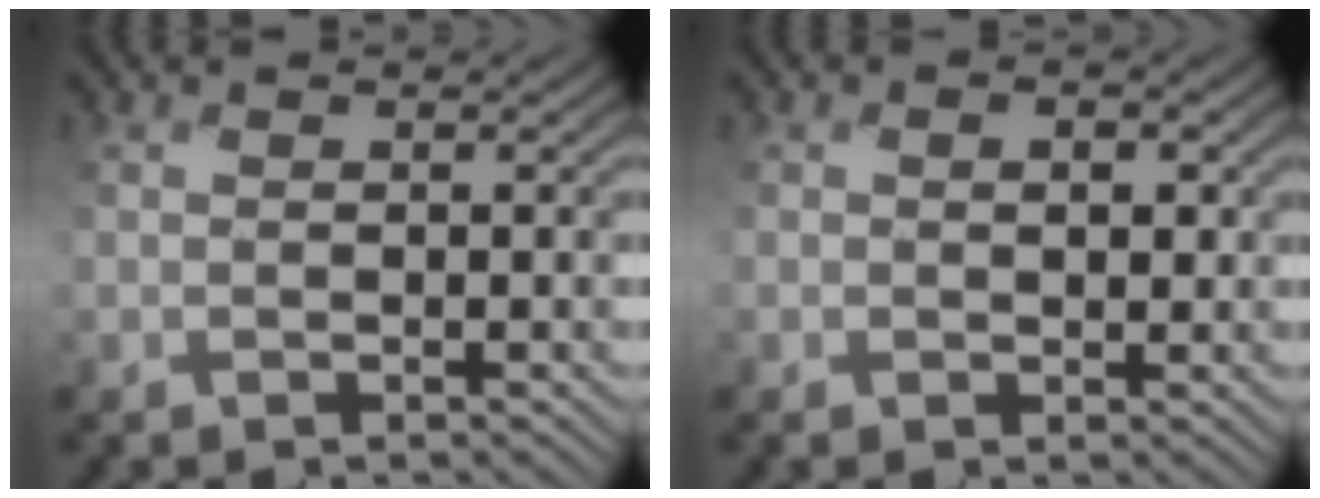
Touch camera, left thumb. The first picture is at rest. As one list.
[{"total": 1.6, "force": [0.2, 1.0, 1.2], "torque": [-0.018, 0.000, 0.004]}]